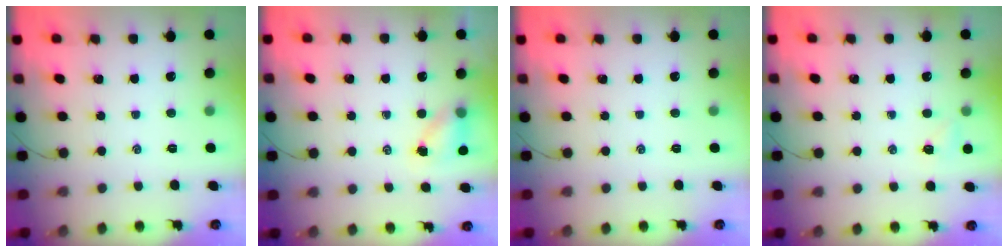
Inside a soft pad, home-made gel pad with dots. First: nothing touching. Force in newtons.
{"total": 4.9, "press": 4.8, "slide": 0.8}
{"total": 0.0}
{"total": 3.2, "press": 3.1, "slide": 0.8}